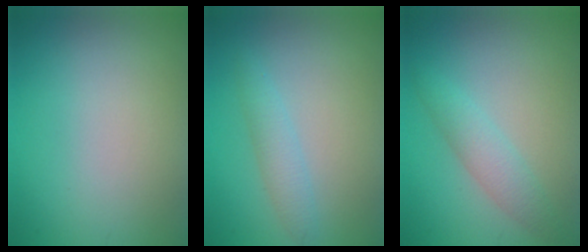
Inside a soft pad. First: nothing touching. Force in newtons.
{"total": 2.0, "press": 2.0, "slide": 0.1}
{"total": 2.5, "press": 2.5, "slide": 0.1}